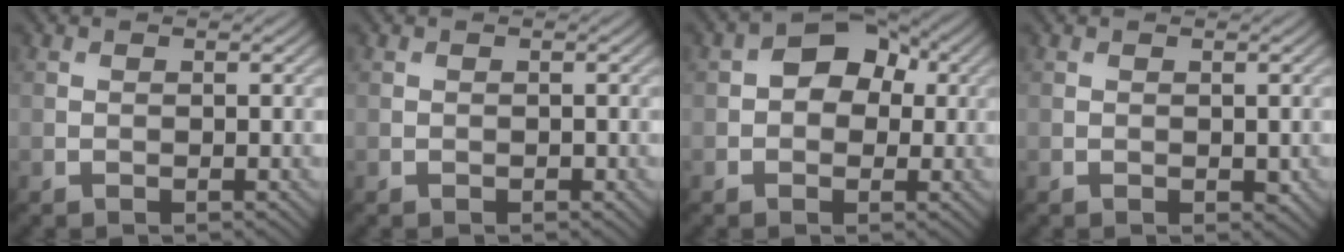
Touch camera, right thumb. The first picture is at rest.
{"total": 0.0}
{"total": 5.4, "force": [0.8, 3.9, 3.6], "torque": [-0.046, 0.008, -0.001]}
{"total": 0.7, "force": [0.0, 0.5, 0.5], "torque": [-0.007, -0.006, 0.002]}